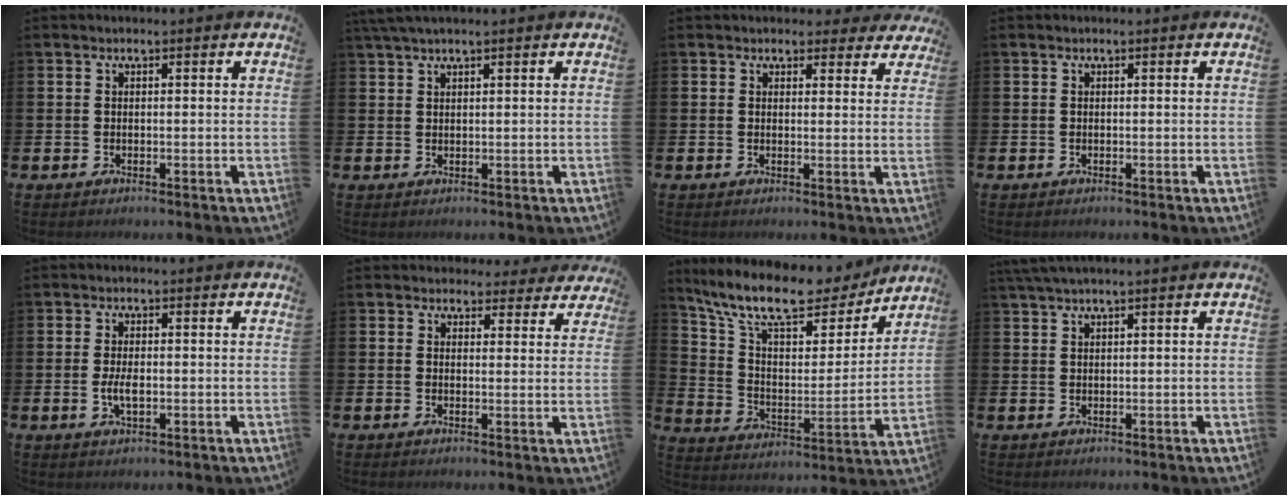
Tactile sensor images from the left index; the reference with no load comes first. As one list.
[{"total": 2.1, "force": [1.7, 0.0, 1.3], "torque": [-0.028, 0.003, 0.031]}, {"total": 2.7, "force": [2.4, 1.2, 0.0], "torque": [0.013, -0.011, 0.039]}, {"total": 0.0}, {"total": 2.9, "force": [-0.3, 1.3, 2.5], "torque": [-0.032, -0.004, -0.009]}, {"total": 3.4, "force": [3.0, 1.6, 0.1], "torque": [0.008, -0.018, 0.049]}, {"total": 13.0, "force": [11.0, 3.8, 5.9], "torque": [-0.147, -0.062, 0.189]}, {"total": 2.0, "force": [1.6, -0.2, 1.2], "torque": [-0.025, 0.003, 0.029]}]